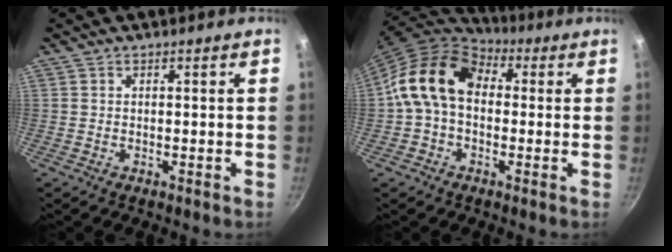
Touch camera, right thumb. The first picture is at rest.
{"total": 14.4, "force": [1.1, 10.3, 10.0], "torque": [-0.157, 0.035, -0.002]}